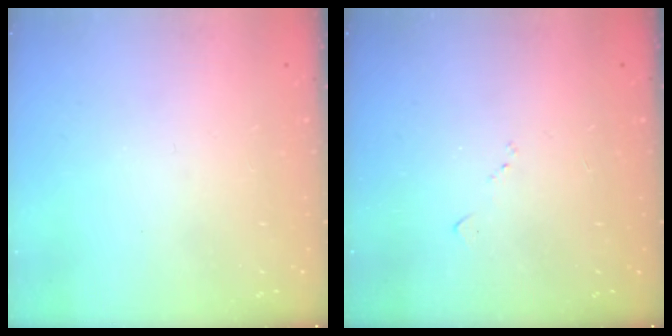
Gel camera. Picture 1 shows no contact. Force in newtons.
{"total": 5.5, "press": 5.5, "slide": 0.8}